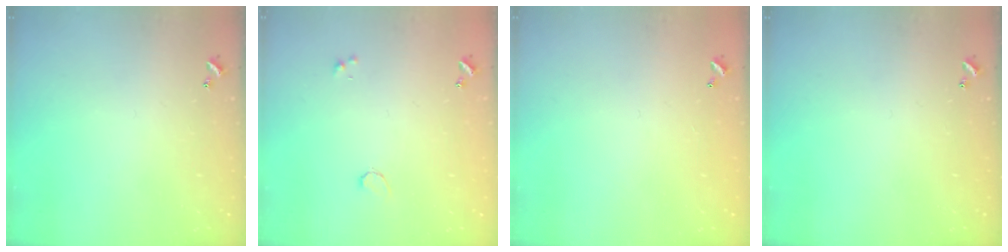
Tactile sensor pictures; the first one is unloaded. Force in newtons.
{"total": 1.4, "press": 1.3, "slide": 0.2}
{"total": 3.0, "press": 3.0, "slide": 0.1}
{"total": 0.0}